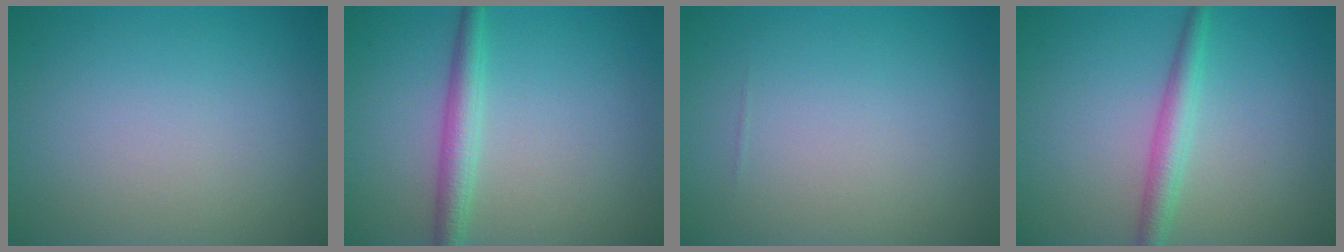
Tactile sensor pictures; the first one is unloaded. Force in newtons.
{"total": 2.8, "press": 2.8, "slide": 0.0}
{"total": 0.0}
{"total": 2.7, "press": 2.7, "slide": 0.0}